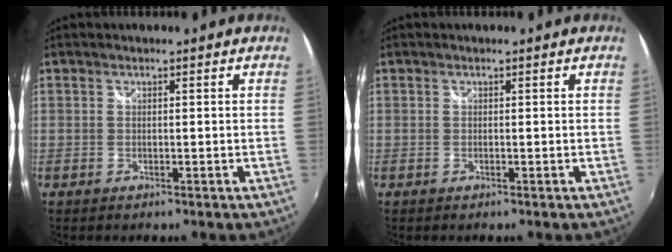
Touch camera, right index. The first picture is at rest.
{"total": 0.0}